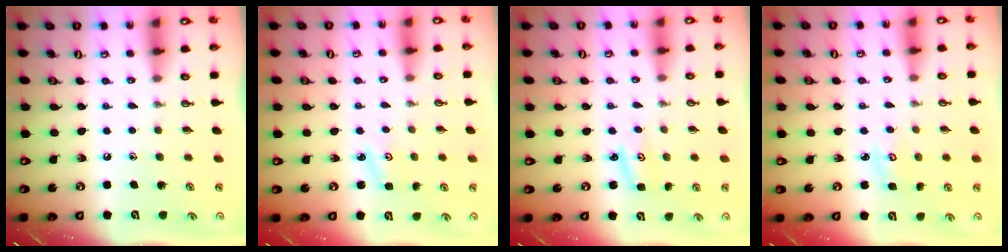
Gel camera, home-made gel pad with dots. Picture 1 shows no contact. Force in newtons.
{"total": 2.7, "press": 2.6, "slide": 0.4}
{"total": 2.9, "press": 2.9, "slide": 0.3}
{"total": 4.0, "press": 4.0, "slide": 0.3}